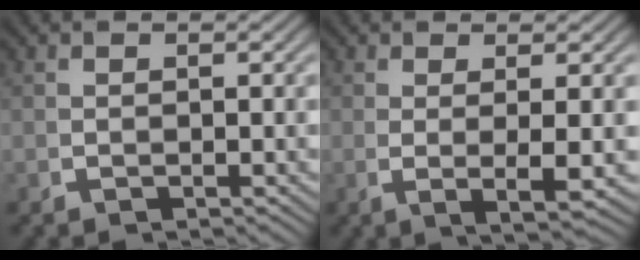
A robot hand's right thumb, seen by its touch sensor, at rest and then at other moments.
{"total": 3.8, "force": [0.1, 0.6, 3.8], "torque": [-0.075, -0.010, 0.008]}